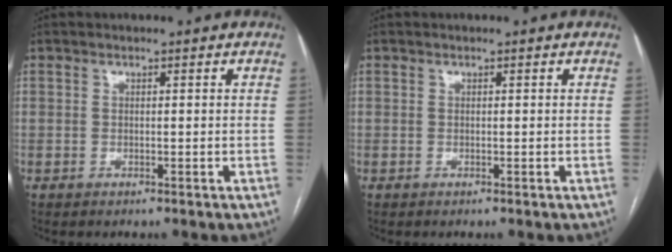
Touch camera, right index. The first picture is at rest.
{"total": 0.0}